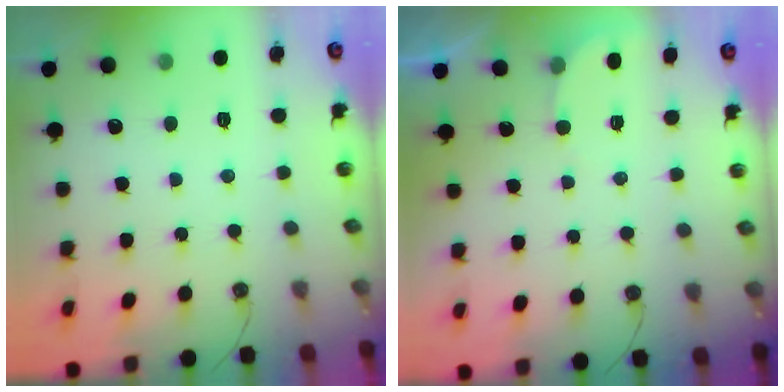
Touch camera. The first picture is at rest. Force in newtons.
{"total": 1.4, "press": 1.4, "slide": 0.1}